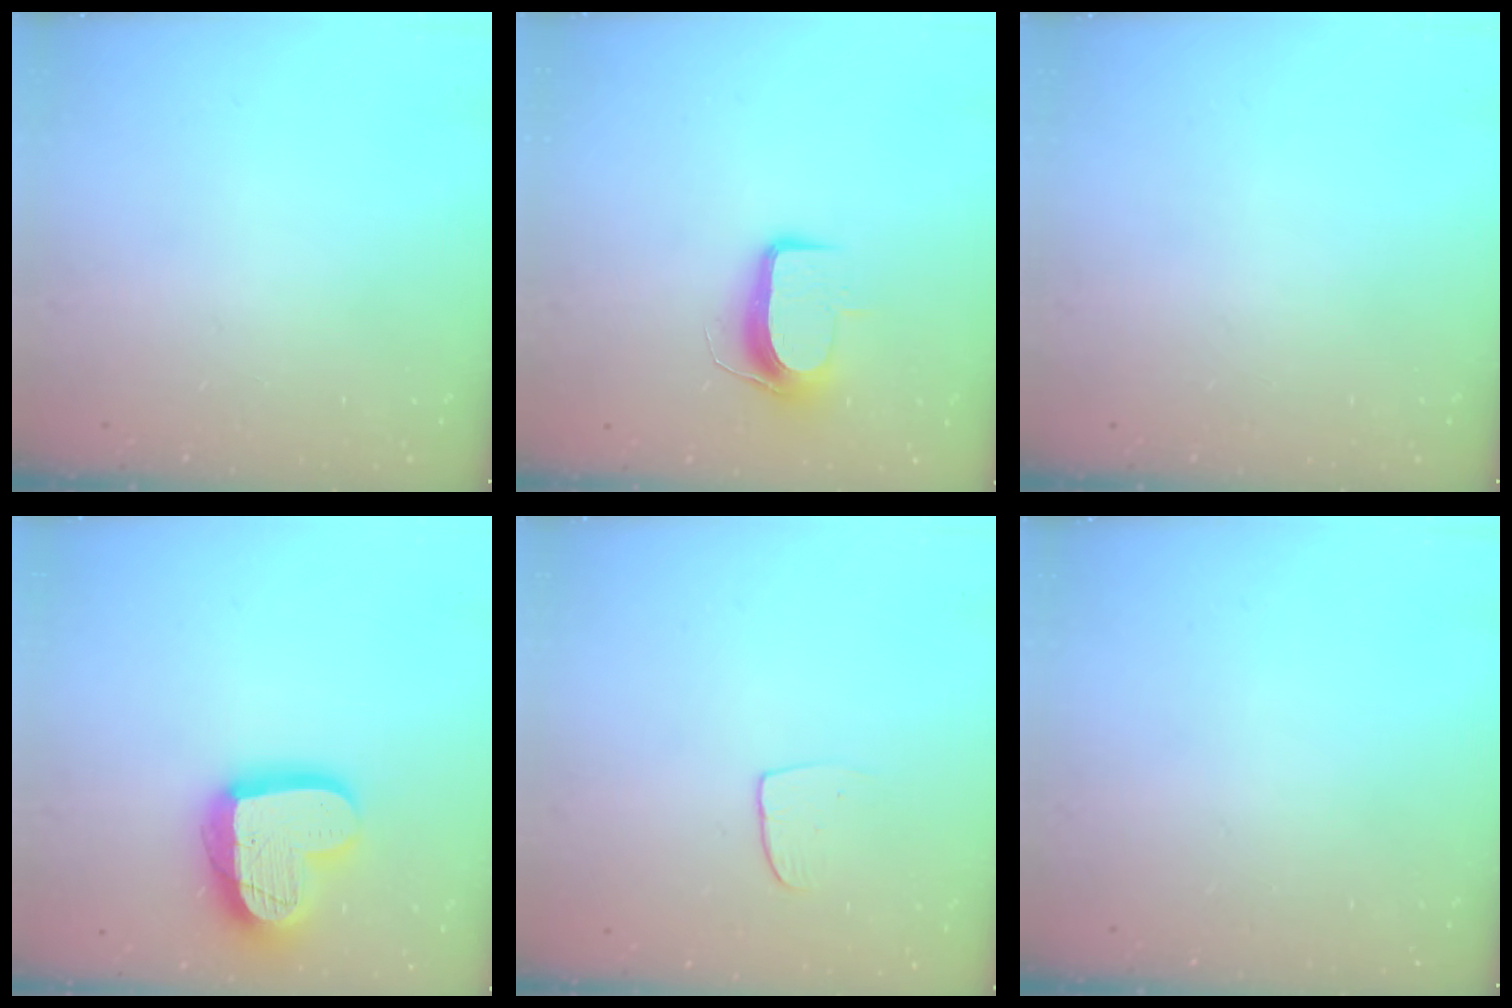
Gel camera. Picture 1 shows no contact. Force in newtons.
{"total": 9.2, "press": 9.2, "slide": 0.7}
{"total": 0.0}
{"total": 19.1, "press": 19.0, "slide": 2.0}
{"total": 5.5, "press": 5.5, "slide": 0.4}
{"total": 0.0}